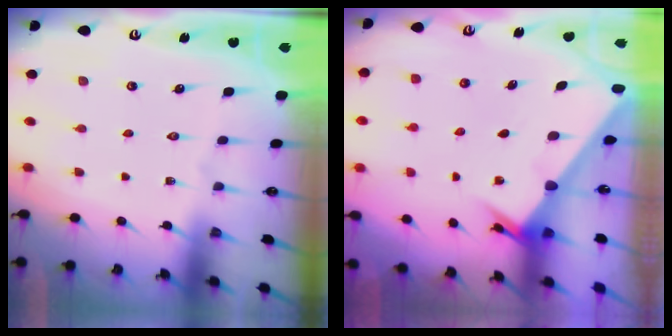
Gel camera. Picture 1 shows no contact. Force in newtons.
{"total": 2.4, "press": 2.3, "slide": 0.2}